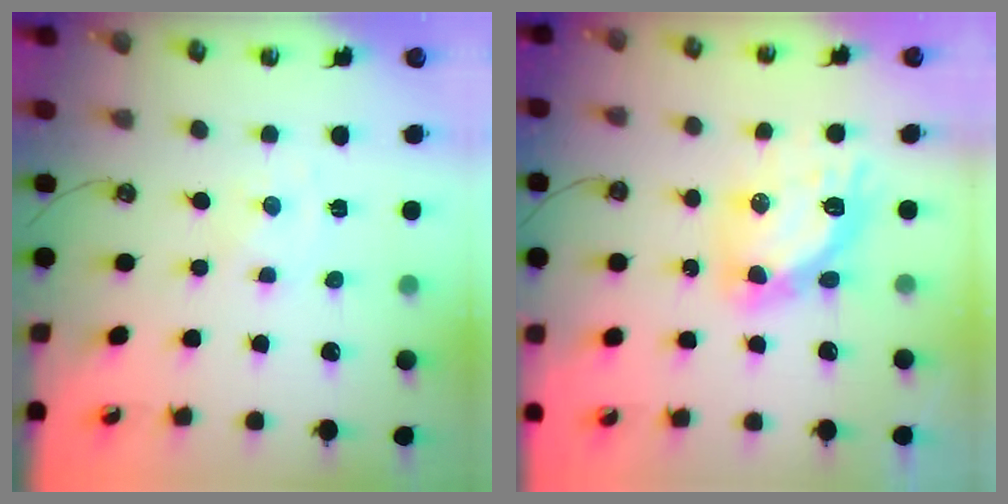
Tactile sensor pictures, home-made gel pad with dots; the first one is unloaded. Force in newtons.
{"total": 13.1, "press": 13.0, "slide": 1.4}